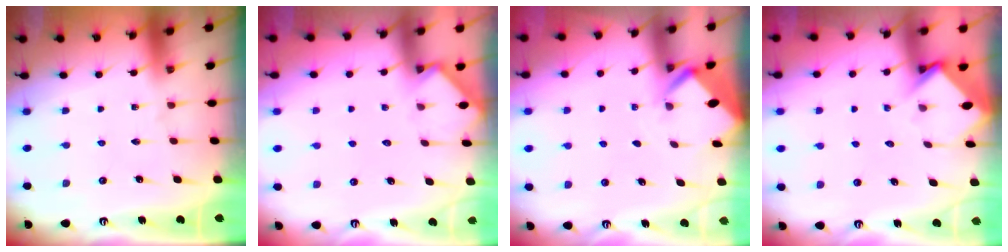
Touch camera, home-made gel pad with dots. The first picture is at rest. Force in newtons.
{"total": 2.6, "press": 2.5, "slide": 0.3}
{"total": 2.9, "press": 2.9, "slide": 0.3}
{"total": 3.5, "press": 3.5, "slide": 0.2}